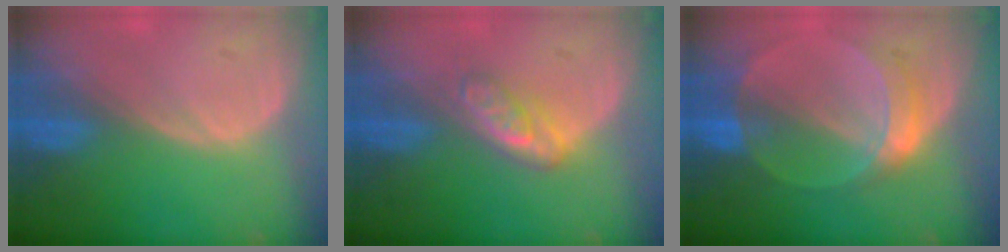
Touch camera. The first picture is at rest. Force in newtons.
{"total": 4.8, "press": 4.2, "slide": 2.3}
{"total": 6.1, "press": 5.6, "slide": 2.4}